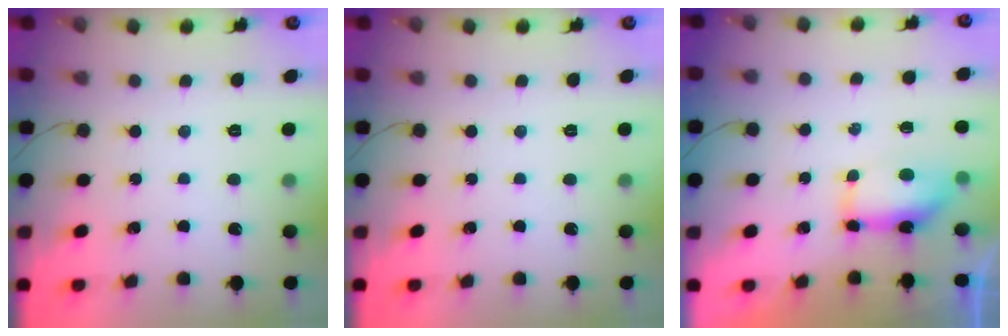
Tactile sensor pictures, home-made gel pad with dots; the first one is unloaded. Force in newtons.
{"total": 0.0}
{"total": 11.7, "press": 8.5, "slide": 8.1}